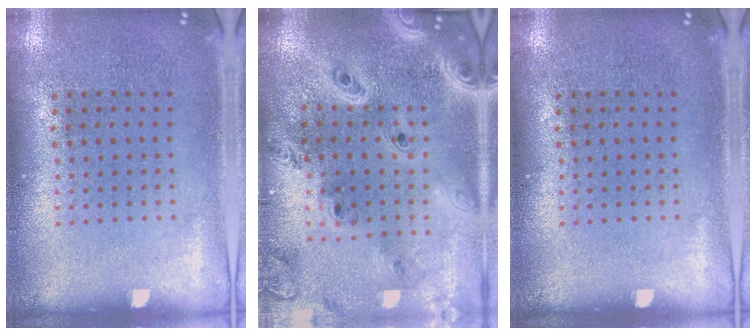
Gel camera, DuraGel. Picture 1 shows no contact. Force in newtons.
{"total": 4.0, "press": 3.1, "slide": 2.6}
{"total": 0.0}